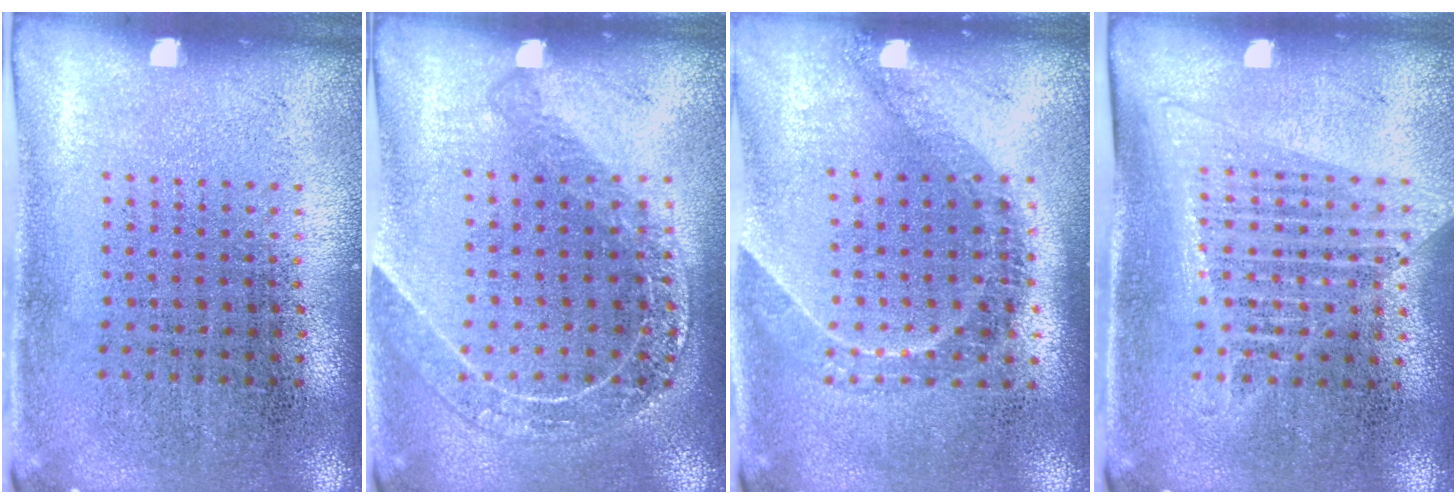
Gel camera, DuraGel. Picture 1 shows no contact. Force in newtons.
{"total": 1.6, "press": 1.5, "slide": 0.5}
{"total": 1.3, "press": 1.1, "slide": 0.6}
{"total": 1.3, "press": 1.2, "slide": 0.5}